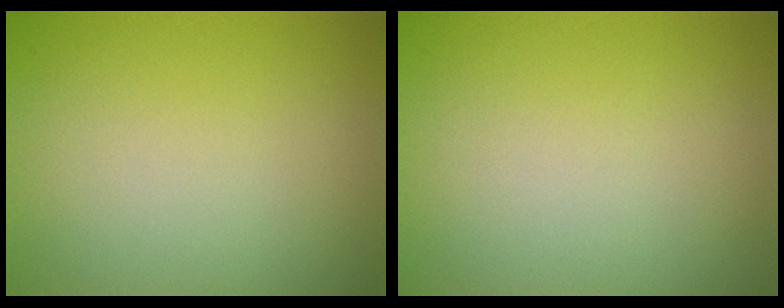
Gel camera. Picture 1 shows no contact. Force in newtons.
{"total": 0.0}